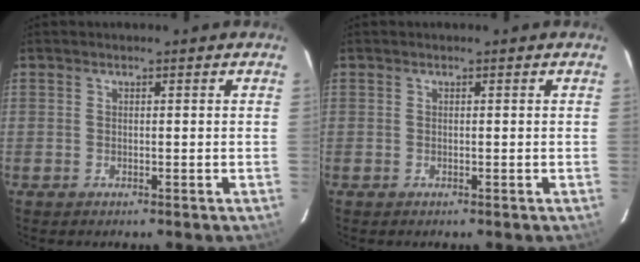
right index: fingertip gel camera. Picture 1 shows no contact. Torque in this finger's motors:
{"motor_torque": [0.03, 0.17, 0.03, 0.00]}